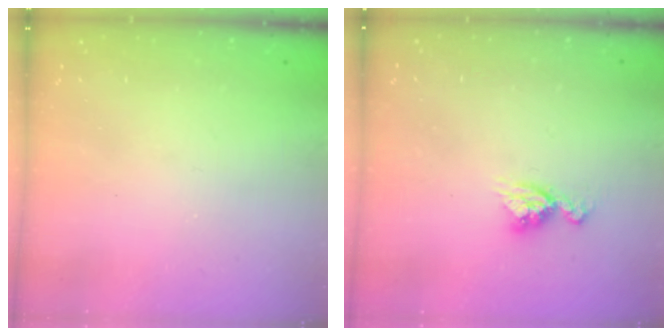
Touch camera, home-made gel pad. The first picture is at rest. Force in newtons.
{"total": 7.9, "press": 7.9, "slide": 0.6}